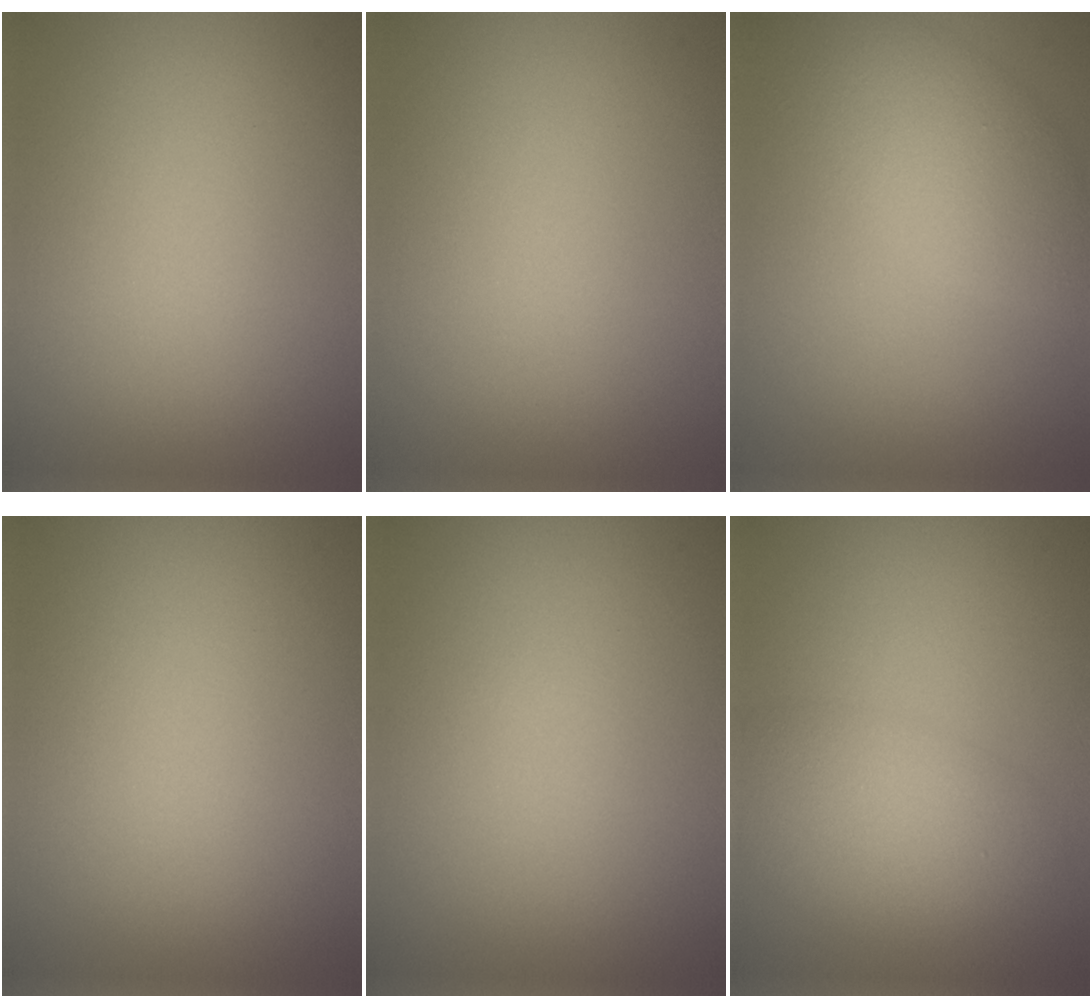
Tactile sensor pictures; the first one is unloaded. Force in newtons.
{"total": 0.0}
{"total": 5.2, "press": 5.2, "slide": 0.2}
{"total": 0.0}
{"total": 0.0}
{"total": 4.4, "press": 4.3, "slide": 0.2}